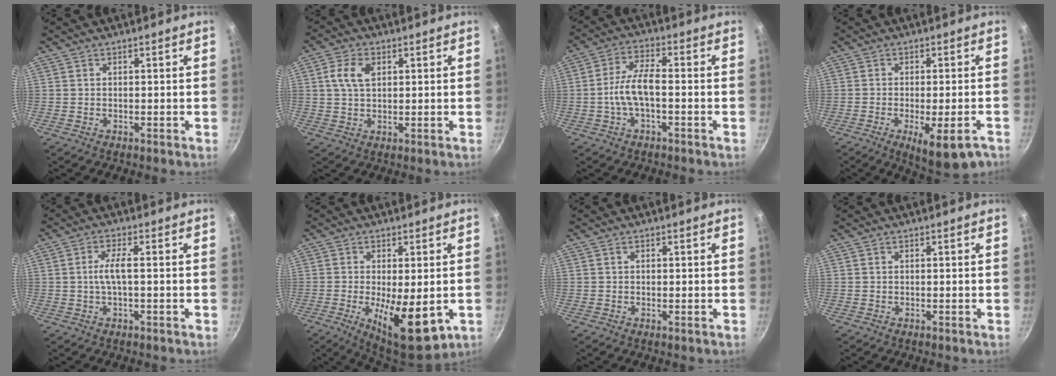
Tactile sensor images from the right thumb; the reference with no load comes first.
{"total": 5.7, "force": [1.6, 3.4, 4.3], "torque": [-0.075, 0.005, 0.027]}
{"total": 7.0, "force": [-1.6, 2.7, 6.3], "torque": [-0.127, 0.028, -0.037]}
{"total": 9.6, "force": [-4.8, 2.8, 7.9], "torque": [-0.101, 0.004, -0.061]}
{"total": 3.8, "force": [-0.2, 0.7, 3.7], "torque": [-0.082, 0.011, -0.005]}
{"total": 12.6, "force": [-2.8, 4.6, 11.4], "torque": [-0.165, -0.012, -0.030]}
{"total": 0.6, "force": [0.1, 0.3, 0.4], "torque": [-0.006, 0.001, 0.001]}
{"total": 0.0}